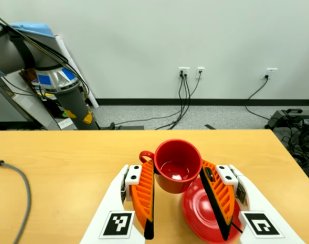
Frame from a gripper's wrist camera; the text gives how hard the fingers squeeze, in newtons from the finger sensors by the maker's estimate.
{"total": 2.7, "left": 2.5, "right": 2.9}